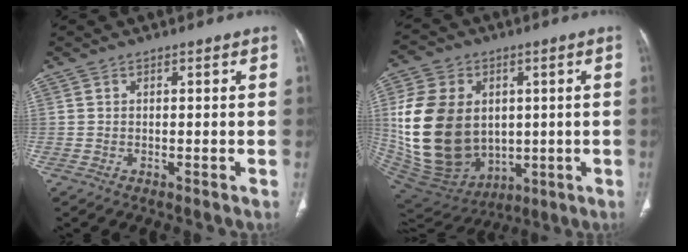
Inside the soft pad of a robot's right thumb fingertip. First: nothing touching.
{"total": 23.6, "force": [1.5, 17.6, 15.7], "torque": [-0.294, -0.011, 0.058]}